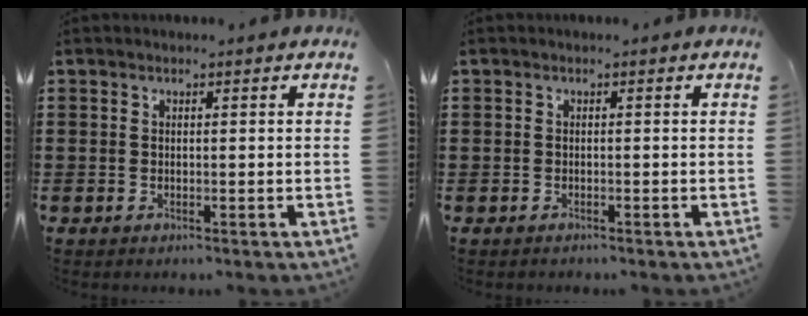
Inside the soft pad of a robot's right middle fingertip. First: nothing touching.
{"total": 0.7, "force": [-0.4, 0.5, -0.1], "torque": [0.001, 0.004, -0.011]}